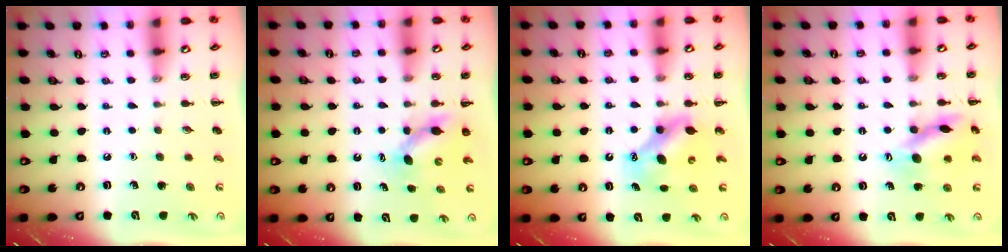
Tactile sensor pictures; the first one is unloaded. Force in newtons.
{"total": 5.1, "press": 4.9, "slide": 1.1}
{"total": 7.5, "press": 7.4, "slide": 1.4}
{"total": 14.1, "press": 14.0, "slide": 1.2}